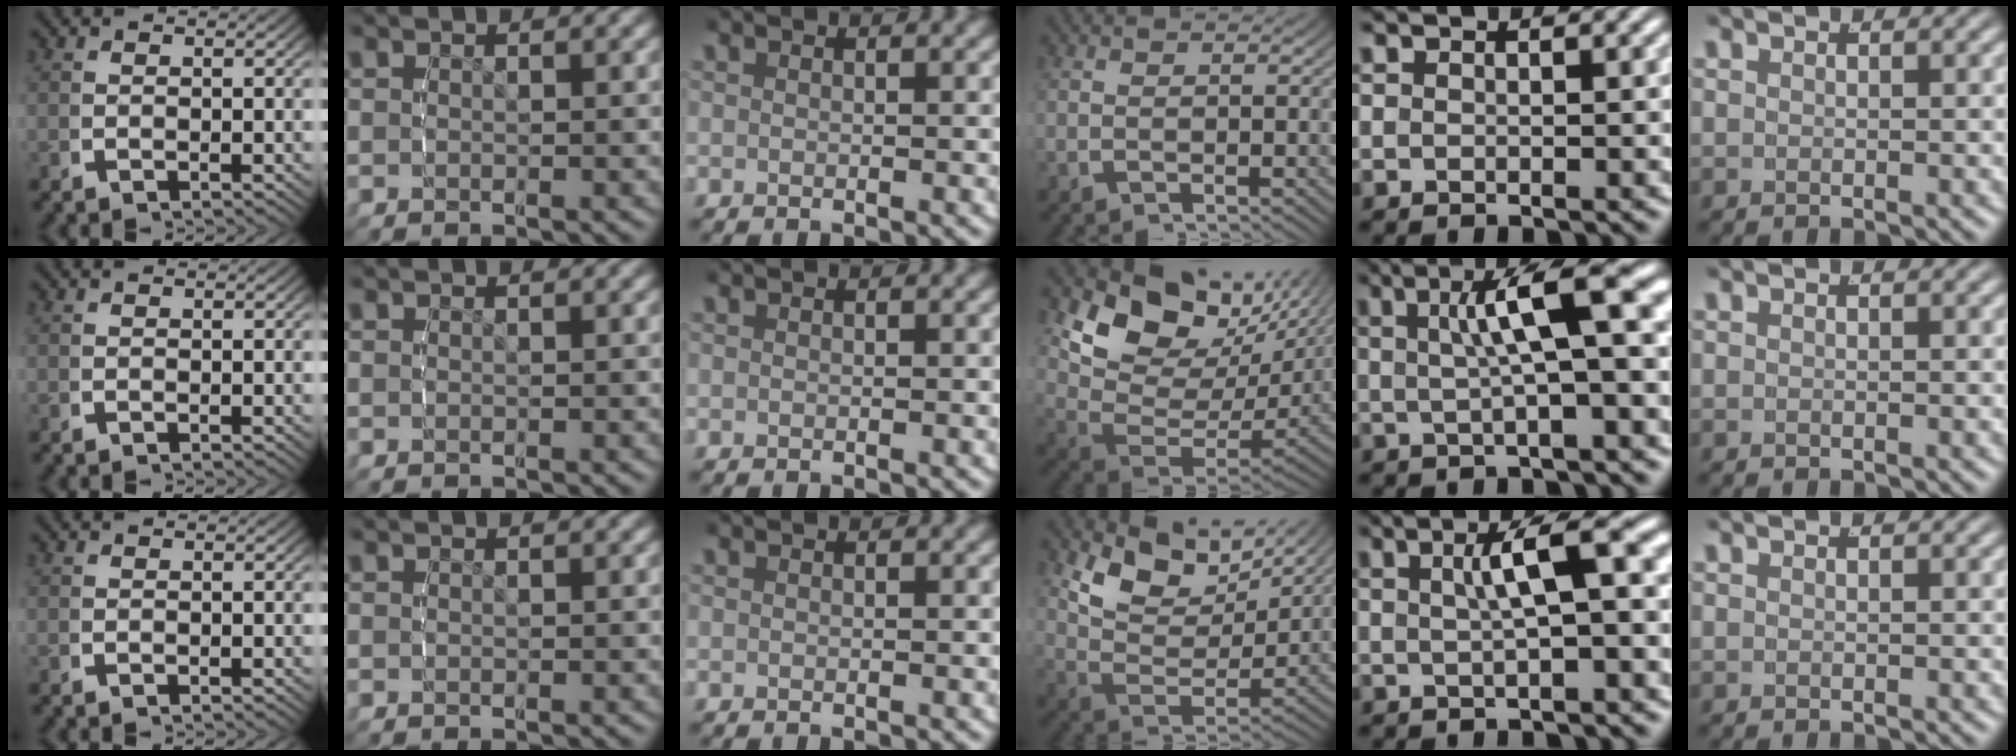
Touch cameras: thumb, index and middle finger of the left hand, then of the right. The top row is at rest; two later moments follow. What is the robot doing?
{"motion": "lift_and_place", "object": "lipstick"}